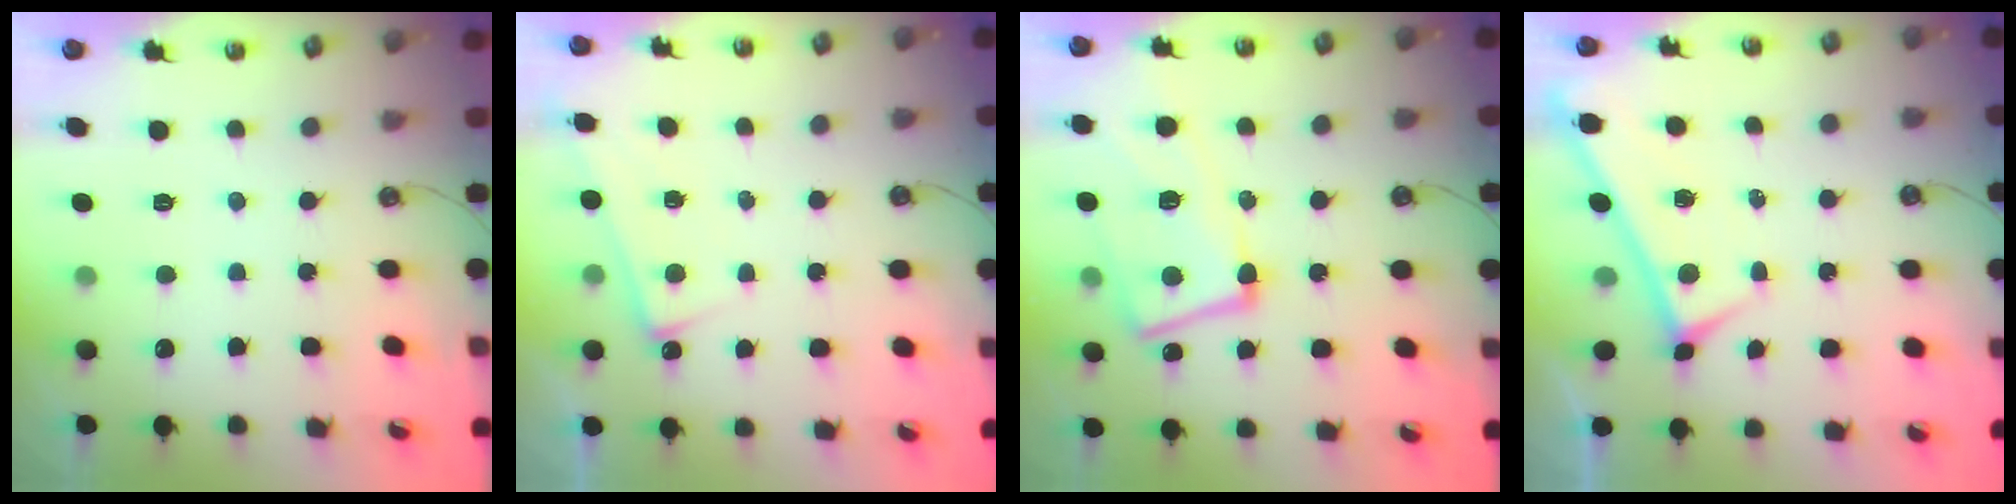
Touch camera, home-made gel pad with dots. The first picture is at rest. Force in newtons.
{"total": 1.9, "press": 1.8, "slide": 0.4}
{"total": 11.0, "press": 10.8, "slide": 2.3}
{"total": 0.0}